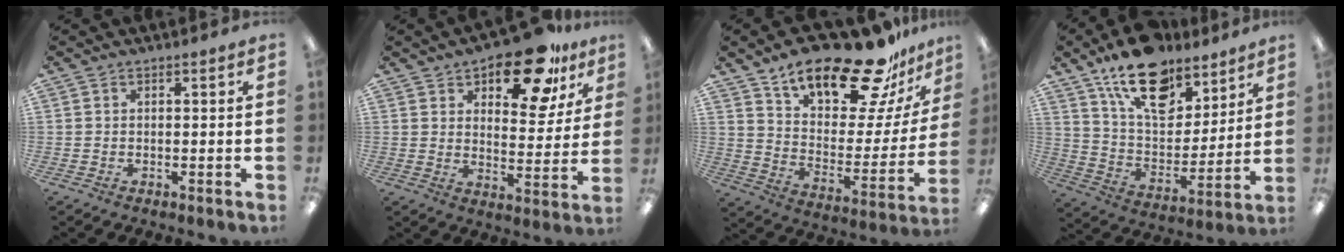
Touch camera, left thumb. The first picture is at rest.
{"total": 17.8, "force": [12.3, 7.7, 10.2], "torque": [-0.149, -0.067, 0.205]}
{"total": 23.5, "force": [18.3, 7.3, 12.8], "torque": [-0.202, -0.123, 0.307]}
{"total": 18.6, "force": [13.4, 9.1, 9.1], "torque": [-0.160, -0.077, 0.239]}